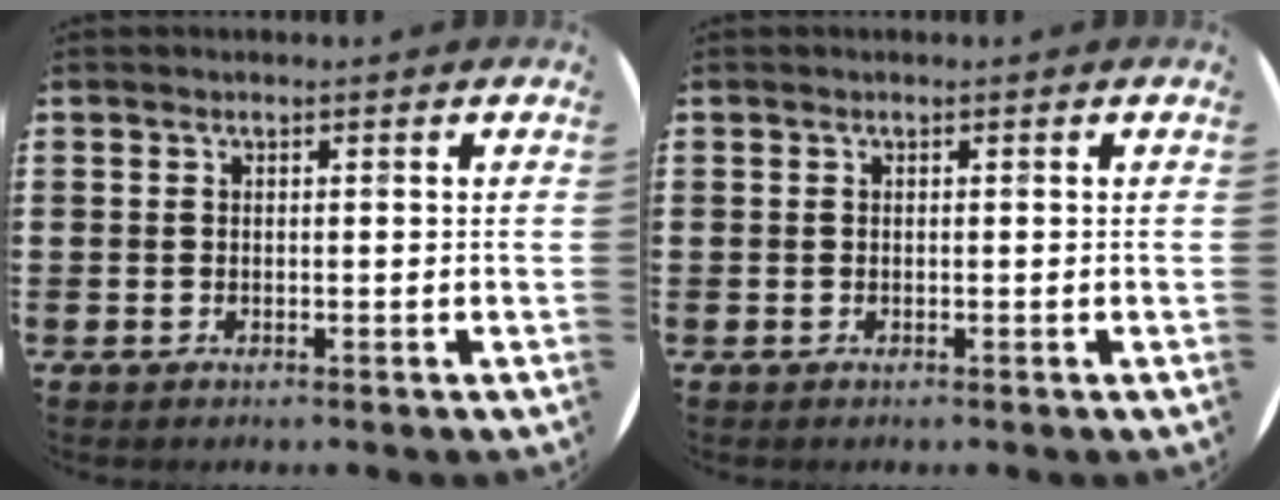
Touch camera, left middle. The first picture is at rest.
{"total": 0.0}